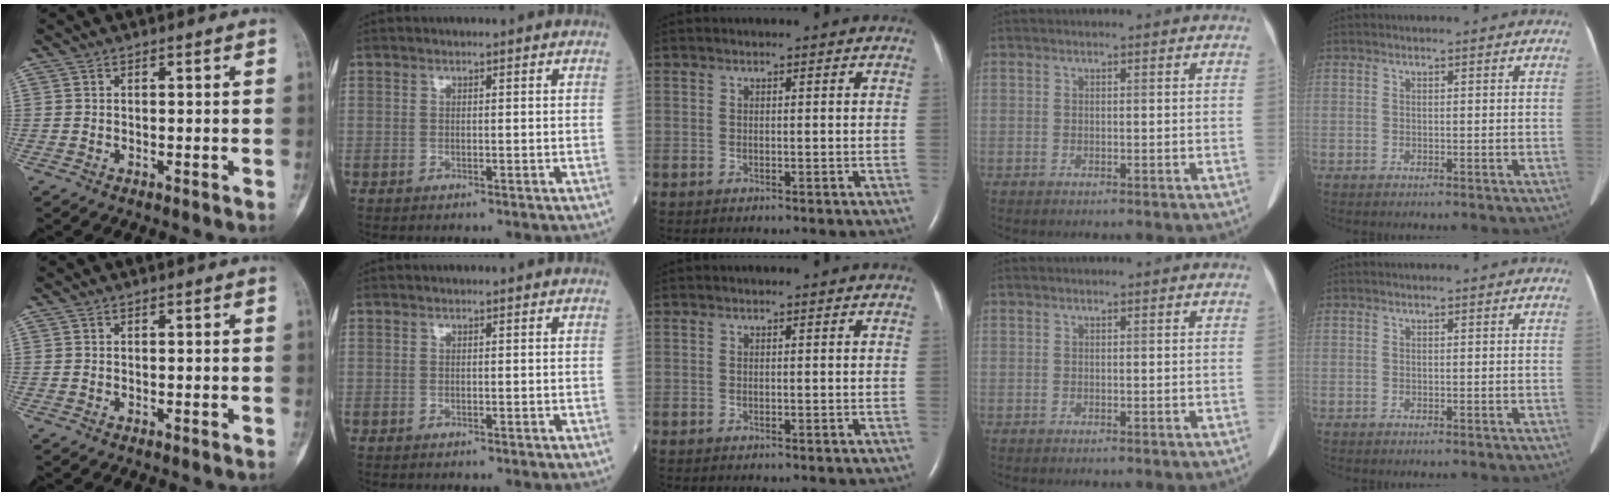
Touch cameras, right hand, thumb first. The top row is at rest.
{}